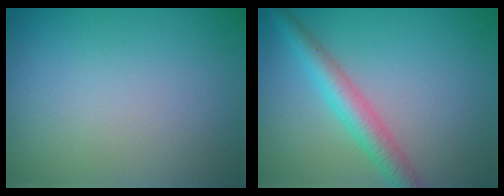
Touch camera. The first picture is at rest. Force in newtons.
{"total": 3.8, "press": 3.8, "slide": 0.1}